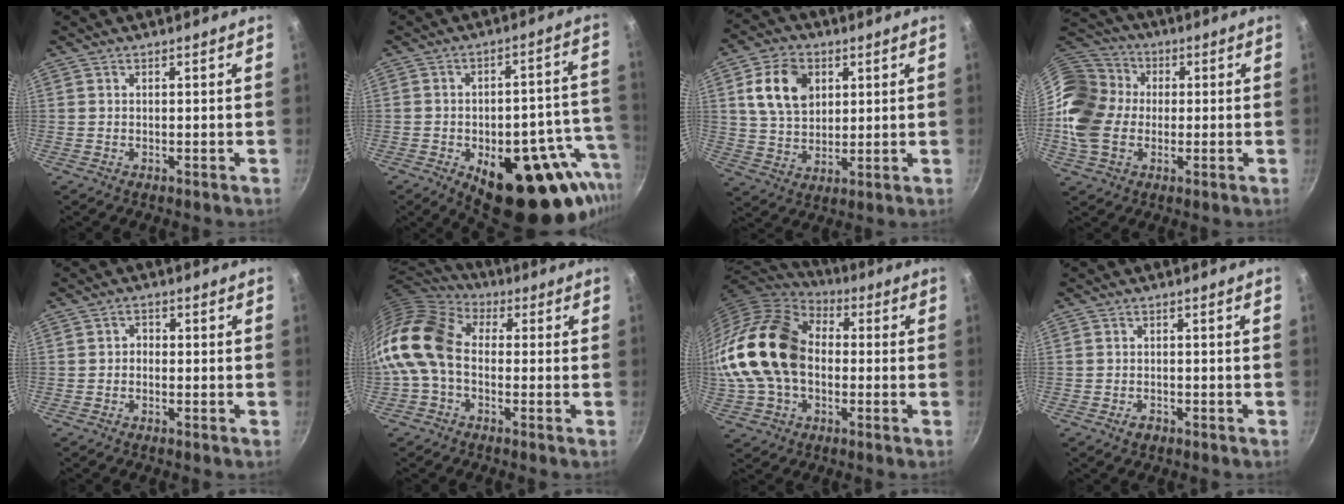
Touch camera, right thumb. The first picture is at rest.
{"total": 25.1, "force": [-10.0, 12.4, 19.4], "torque": [-0.184, 0.015, -0.122]}
{"total": 11.8, "force": [3.7, 8.5, 7.4], "torque": [-0.110, -0.005, 0.067]}
{"total": 17.4, "force": [0.1, 14.0, 10.4], "torque": [-0.201, 0.028, -0.005]}
{"total": 1.8, "force": [-0.5, 1.4, 0.9], "torque": [-0.007, 0.011, -0.013]}
{"total": 14.3, "force": [-1.8, 10.0, 10.0], "torque": [-0.182, 0.036, -0.059]}
{"total": 21.5, "force": [-0.5, 15.3, 15.0], "torque": [-0.288, 0.043, -0.016]}
{"total": 1.7, "force": [-1.1, 1.0, 0.7], "torque": [-0.009, 0.010, -0.018]}